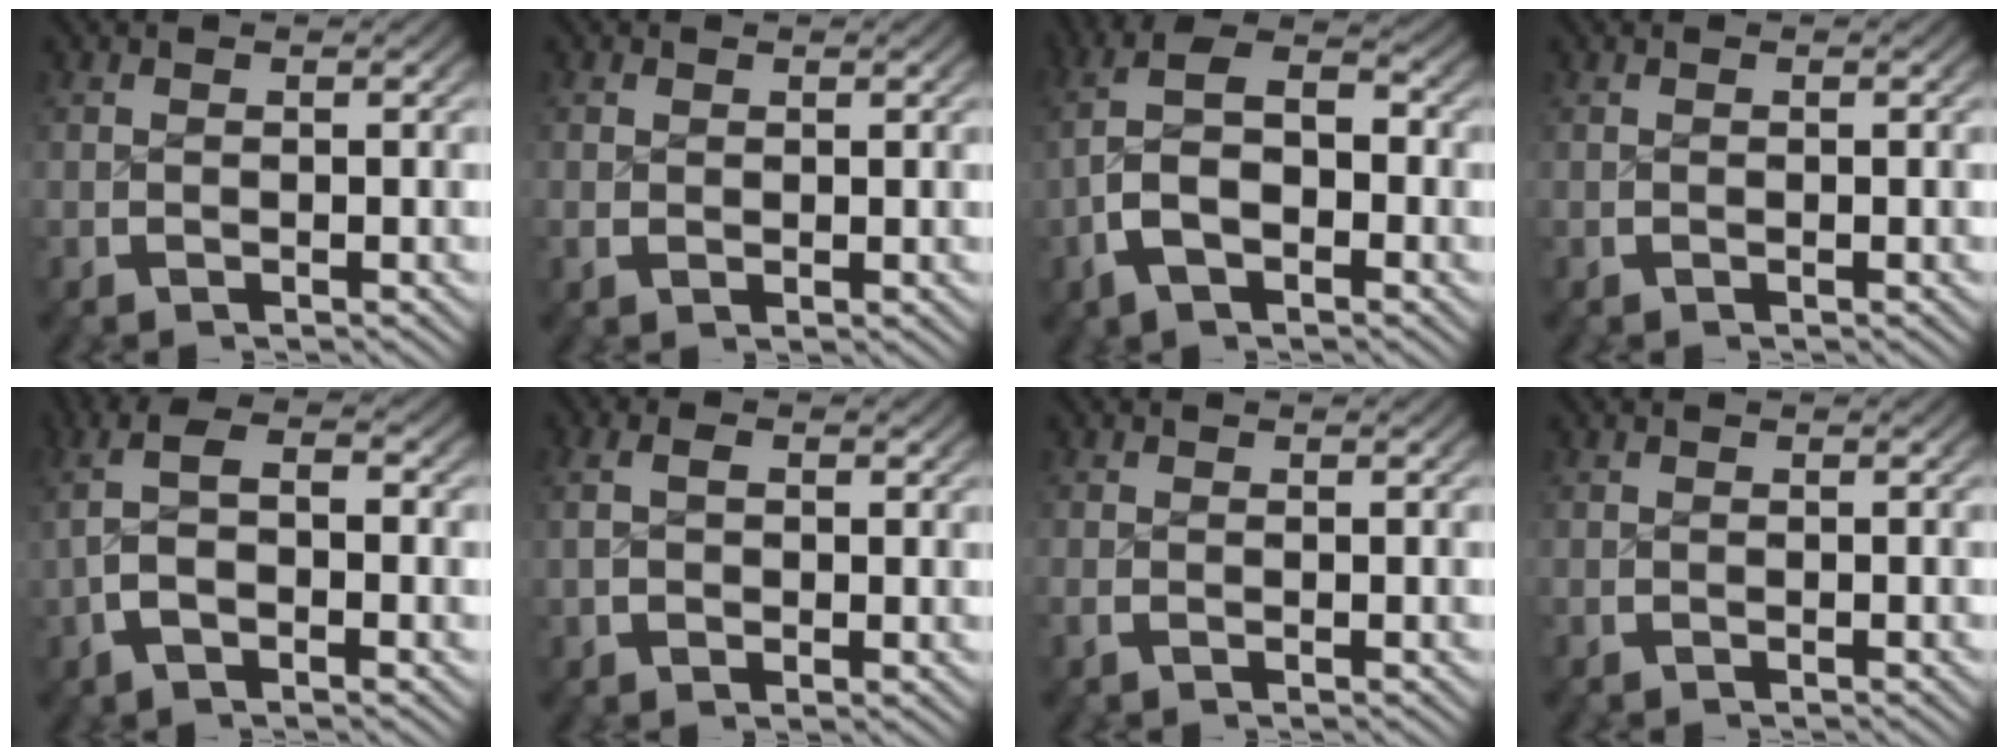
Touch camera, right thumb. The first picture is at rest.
{"total": 0.8, "force": [0.3, 0.6, 0.4], "torque": [-0.010, -0.005, 0.011]}
{"total": 8.5, "force": [0.0, 5.1, 6.8], "torque": [-0.136, -0.008, -0.003]}
{"total": 0.0}
{"total": 5.9, "force": [0.5, 2.8, 5.2], "torque": [-0.108, 0.004, 0.005]}
{"total": 2.8, "force": [0.4, 1.8, 2.0], "torque": [-0.039, 0.000, 0.010]}
{"total": 0.5, "force": [-0.1, 0.3, 0.4], "torque": [-0.013, -0.005, 0.000]}
{"total": 0.0}